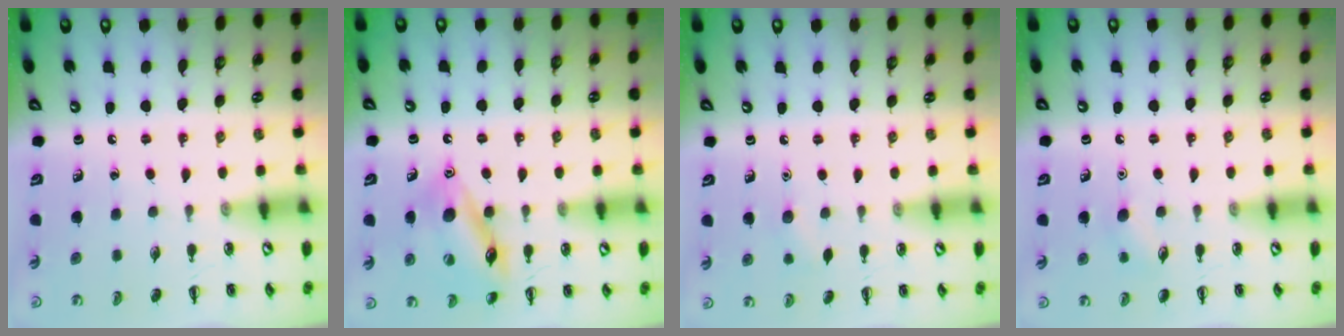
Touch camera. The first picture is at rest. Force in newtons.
{"total": 14.6, "press": 14.4, "slide": 2.2}
{"total": 5.2, "press": 5.1, "slide": 1.2}
{"total": 5.7, "press": 5.4, "slide": 1.8}